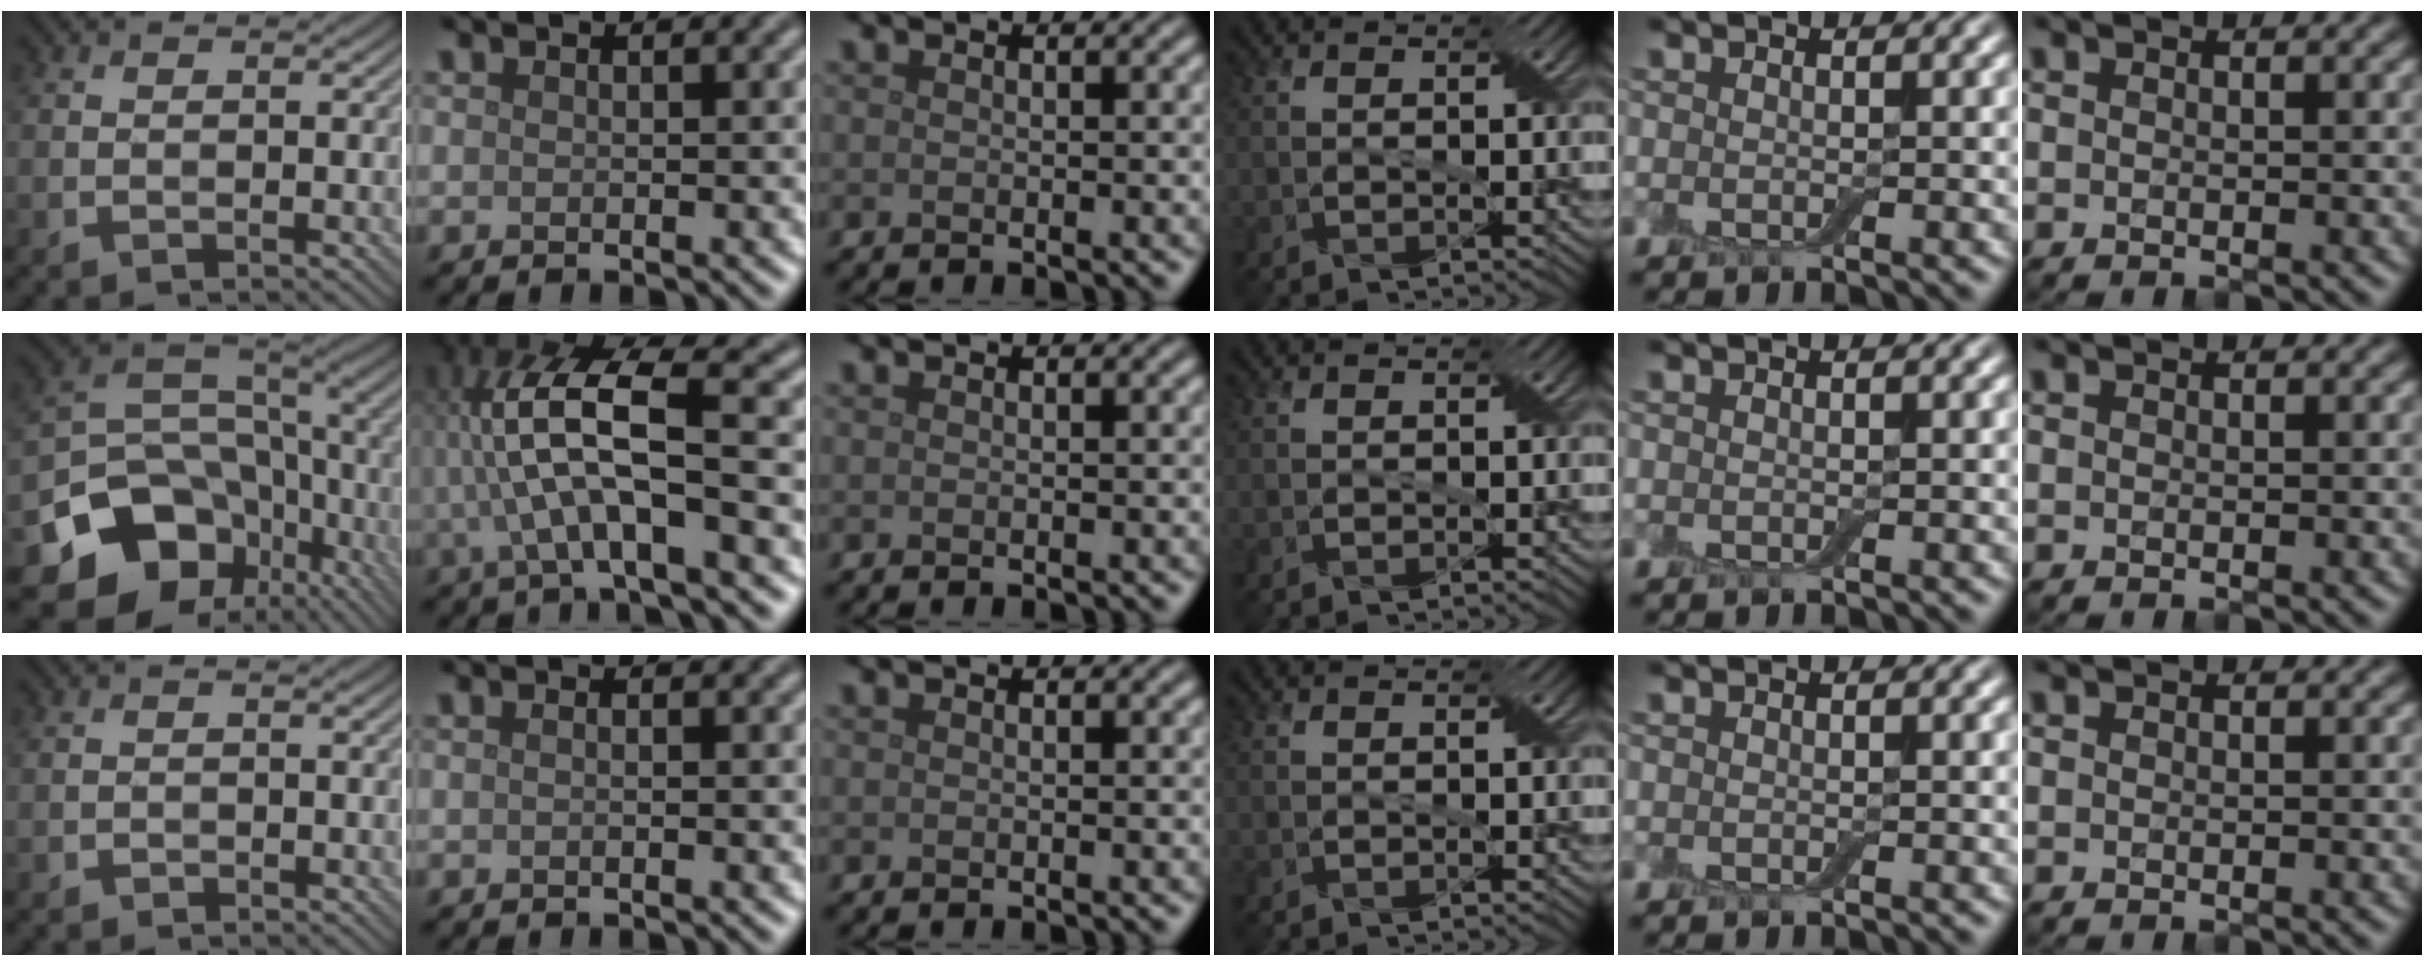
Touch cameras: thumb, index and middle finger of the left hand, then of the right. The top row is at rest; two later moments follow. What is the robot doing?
{"motion": "fold", "object": "bandage"}